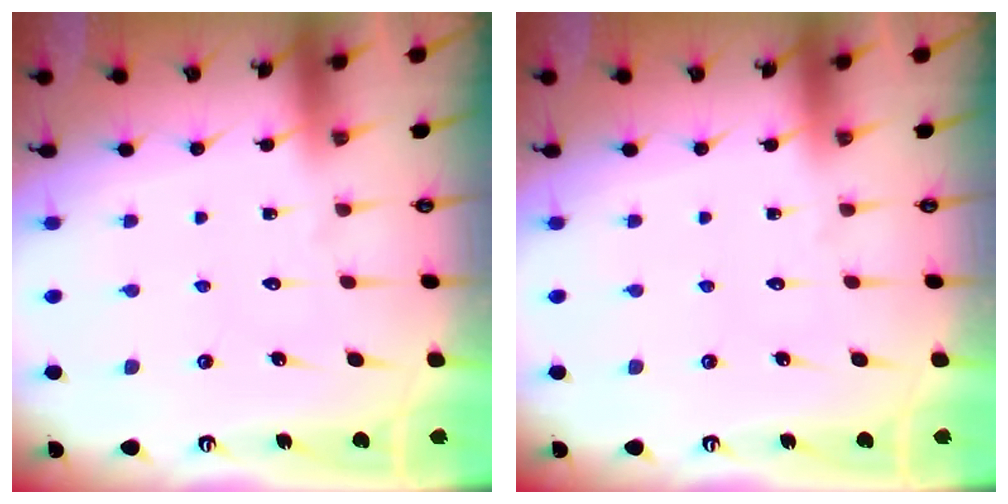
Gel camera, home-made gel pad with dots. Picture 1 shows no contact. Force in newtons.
{"total": 0.0}